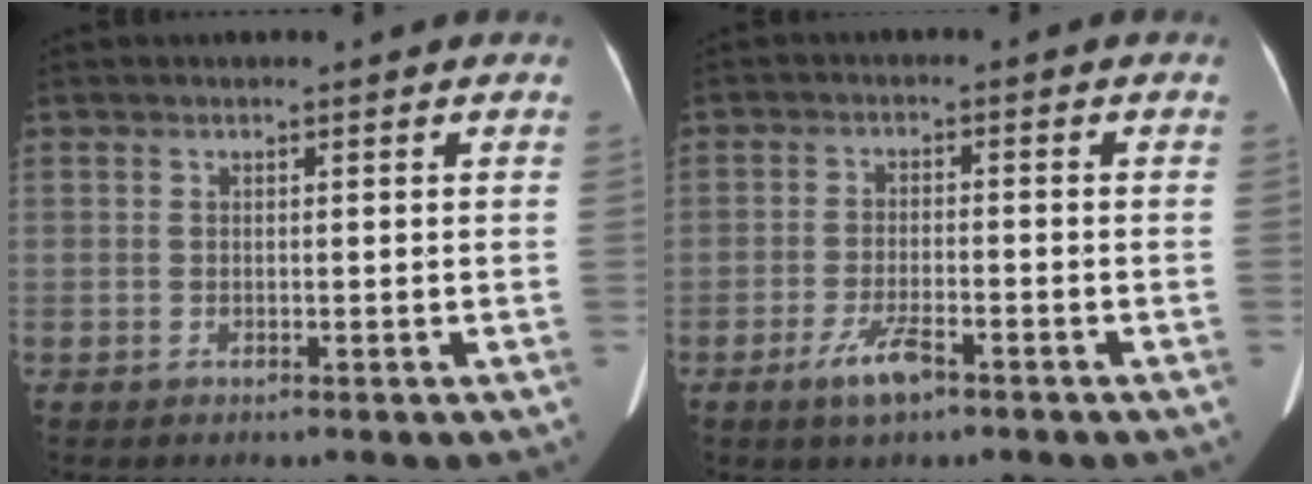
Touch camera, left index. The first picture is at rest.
{"total": 4.7, "force": [-3.0, 1.1, 3.4], "torque": [-0.075, -0.004, -0.052]}